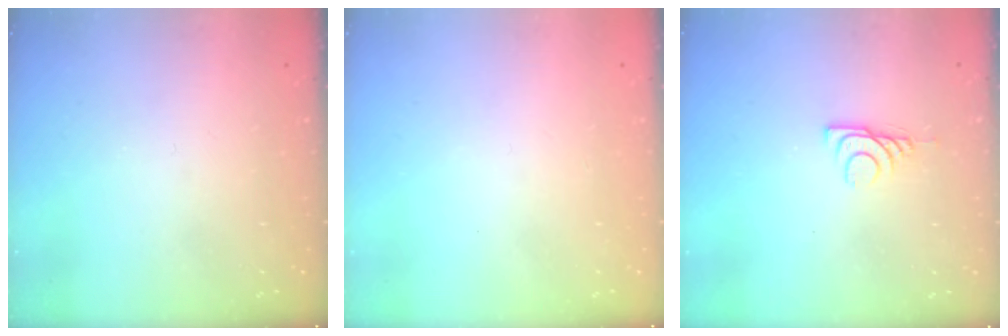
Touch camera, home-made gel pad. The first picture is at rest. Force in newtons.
{"total": 1.5, "press": 1.5, "slide": 0.1}
{"total": 6.3, "press": 6.3, "slide": 0.9}